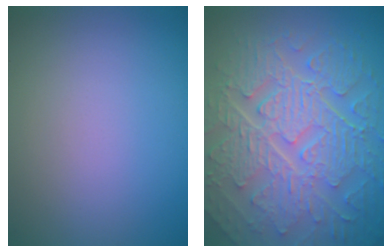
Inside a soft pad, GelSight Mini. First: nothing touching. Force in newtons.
{"total": 10.3, "press": 6.9, "slide": 7.7}